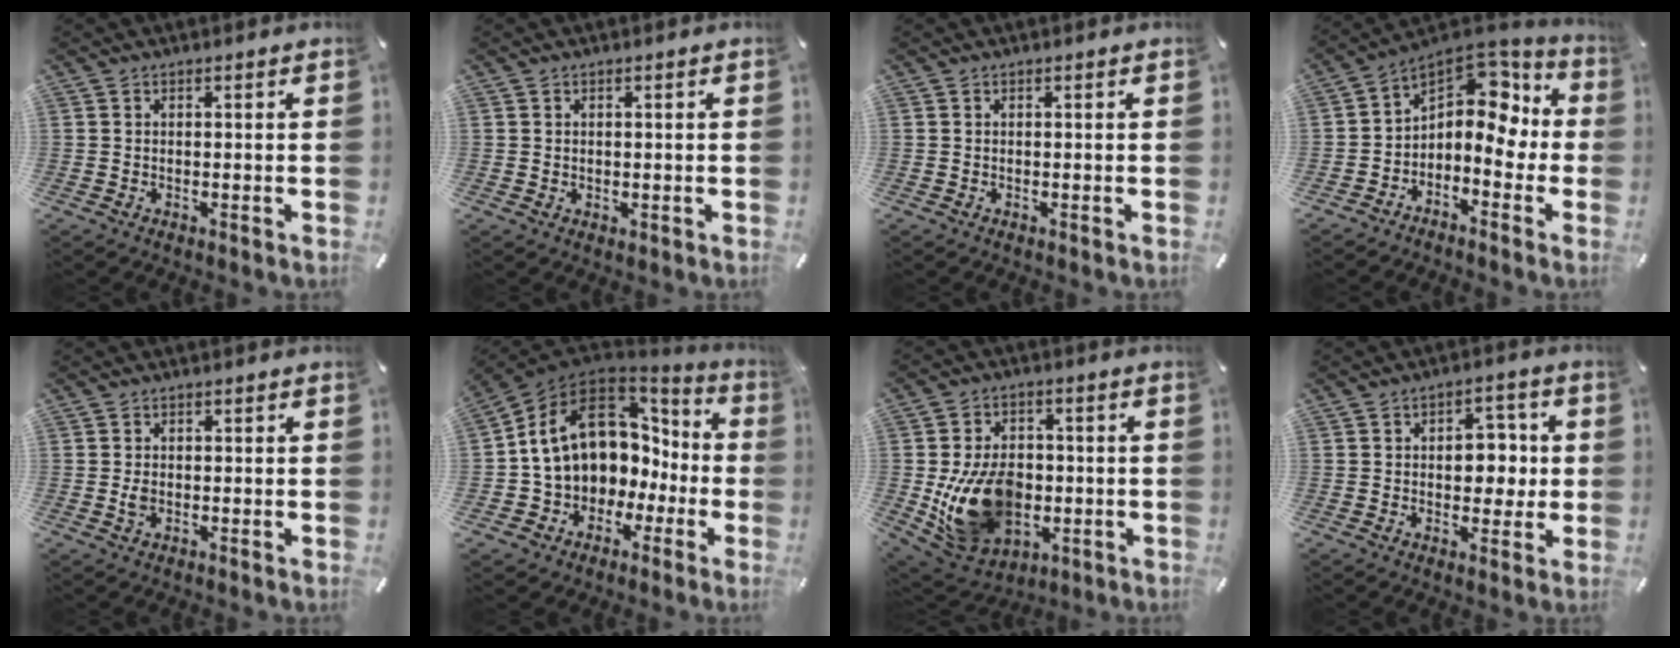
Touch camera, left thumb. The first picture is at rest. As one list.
[{"total": 0.9, "force": [0.2, 0.9, 0.2], "torque": [-0.003, 0.005, 0.002]}, {"total": 0.0}, {"total": 9.8, "force": [1.8, 7.2, 6.4], "torque": [-0.066, -0.034, 0.030]}, {"total": 2.0, "force": [-0.3, 1.3, 1.5], "torque": [-0.037, -0.001, -0.008]}, {"total": 16.0, "force": [3.6, 12.6, 9.3], "torque": [-0.202, -0.019, 0.072]}, {"total": 17.0, "force": [-2.4, 12.9, 10.8], "torque": [-0.208, -0.001, -0.036]}, {"total": 8.1, "force": [0.1, 5.7, 5.8], "torque": [-0.065, -0.001, -0.006]}]